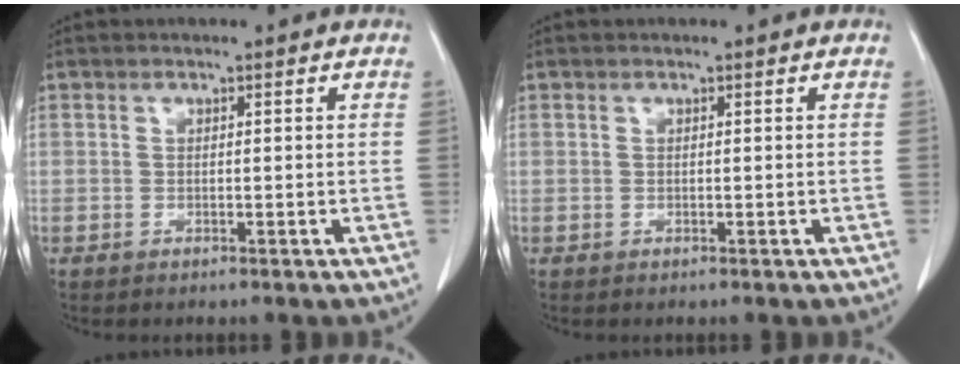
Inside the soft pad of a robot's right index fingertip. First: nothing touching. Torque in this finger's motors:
{"motor_torque": [0.00, 0.00, 0.00, 0.00]}